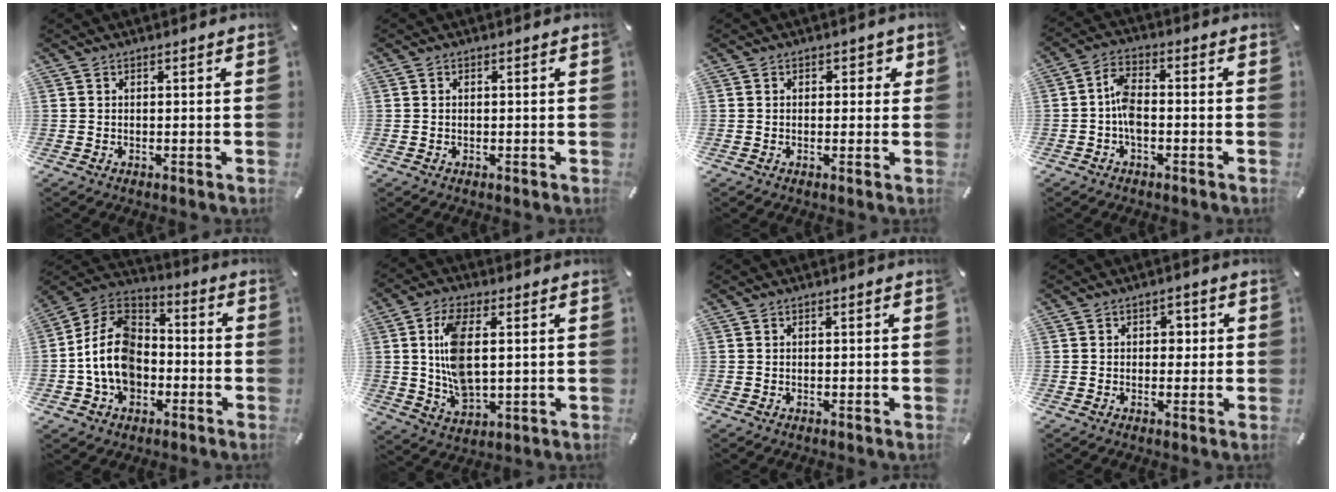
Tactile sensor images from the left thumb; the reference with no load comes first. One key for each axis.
{"total": 0.7, "fx": -0.1, "fy": 0.4, "fz": 0.6, "tx": -0.012, "ty": 0.001, "tz": -0.002}
{"total": 2.0, "fx": 0.1, "fy": 1.5, "fz": 1.2, "tx": -0.010, "ty": 0.002, "tz": -0.004}
{"total": 6.0, "fx": -1.6, "fy": 3.3, "fz": 4.8, "tx": -0.100, "ty": 0.008, "tz": -0.032}
{"total": 13.5, "fx": -4.0, "fy": 10.6, "fz": 7.4, "tx": -0.186, "ty": 0.021, "tz": -0.078}
{"total": 11.8, "fx": 1.7, "fy": 6.1, "fz": 10.0, "tx": -0.205, "ty": -0.007, "tz": 0.026}
{"total": 0.0}
{"total": 2.9, "fx": 0.0, "fy": 2.2, "fz": 1.8, "tx": -0.013, "ty": 0.000, "tz": -0.011}